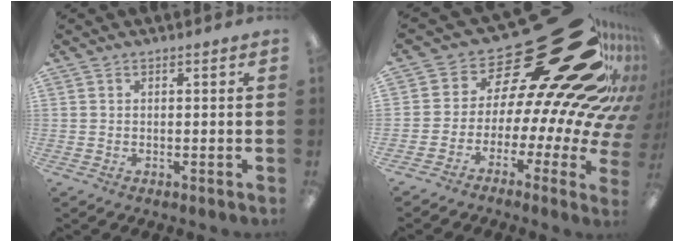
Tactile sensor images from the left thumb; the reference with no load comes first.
{"total": 31.6, "force": [17.2, 12.1, 23.5], "torque": [-0.287, -0.170, 0.330]}